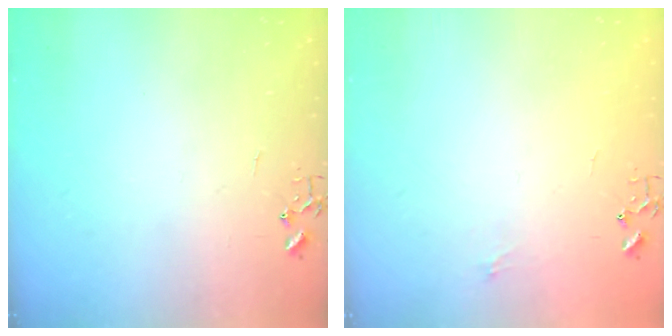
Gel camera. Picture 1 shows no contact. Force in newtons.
{"total": 5.0, "press": 5.0, "slide": 0.7}